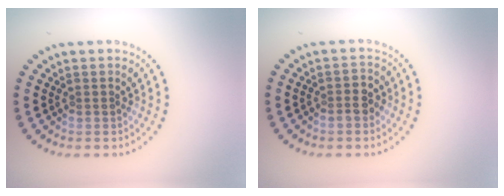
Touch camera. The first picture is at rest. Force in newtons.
{"total": 1.8, "press": 1.6, "slide": 0.9}